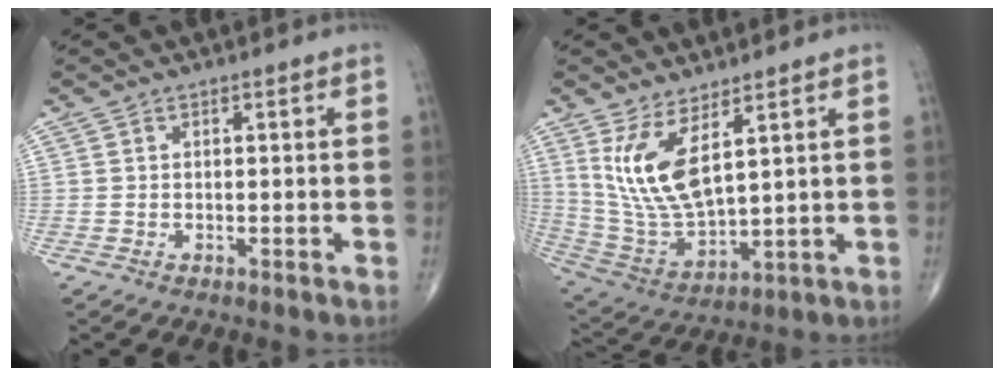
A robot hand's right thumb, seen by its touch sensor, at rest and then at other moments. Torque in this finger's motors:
{"motor_torque": [-0.32, 0.56, 0.25, 0.14, 0.15]}